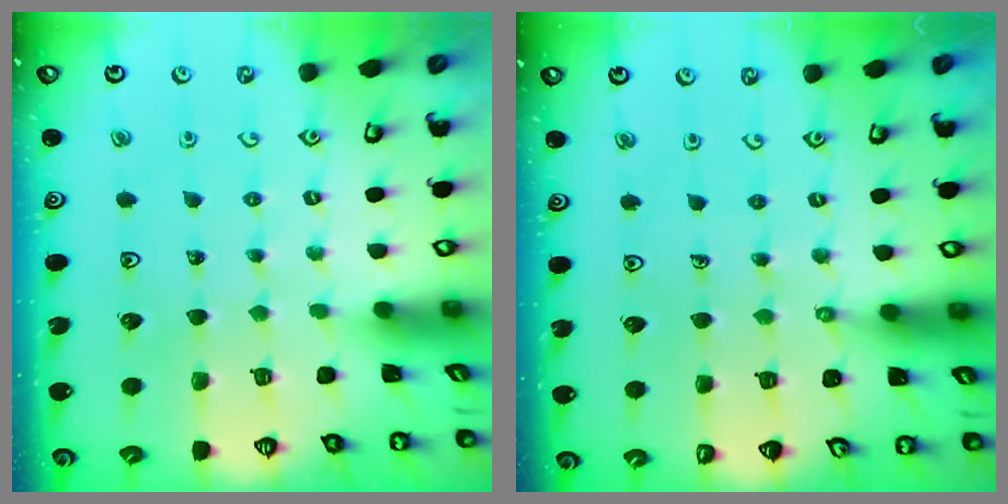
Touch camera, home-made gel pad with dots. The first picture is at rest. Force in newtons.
{"total": 1.7, "press": 1.7, "slide": 0.2}